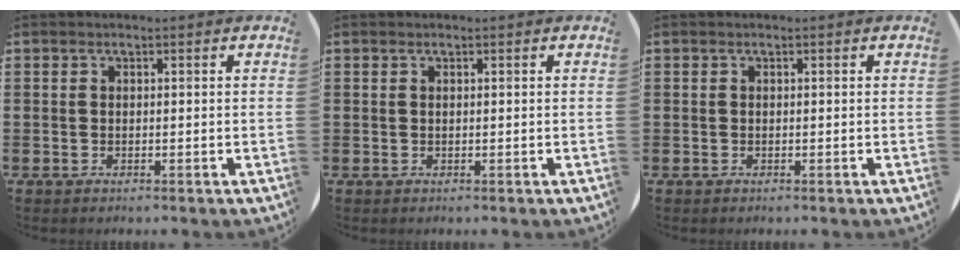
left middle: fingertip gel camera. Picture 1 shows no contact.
{"total": 0.0}
{"total": 0.0}